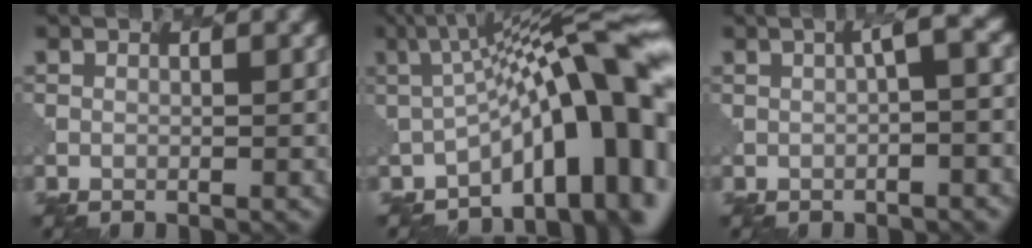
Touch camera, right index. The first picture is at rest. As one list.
[{"total": 14.3, "force": [-2.8, 4.4, 13.4], "torque": [-0.141, 0.033, -0.043]}, {"total": 2.9, "force": [0.1, 0.6, 2.9], "torque": [-0.038, 0.012, -0.002]}]